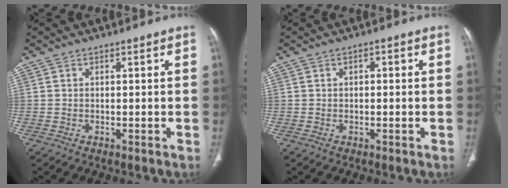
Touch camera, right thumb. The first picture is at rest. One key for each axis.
{"total": 1.3, "fx": 0.3, "fy": 0.6, "fz": 1.1, "tx": -0.014, "ty": 0.005, "tz": 0.001}